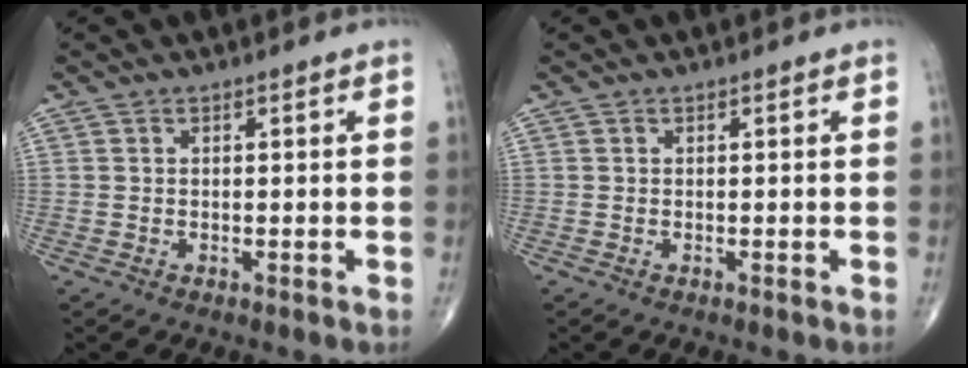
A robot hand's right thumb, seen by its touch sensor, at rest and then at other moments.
{"total": 0.0}